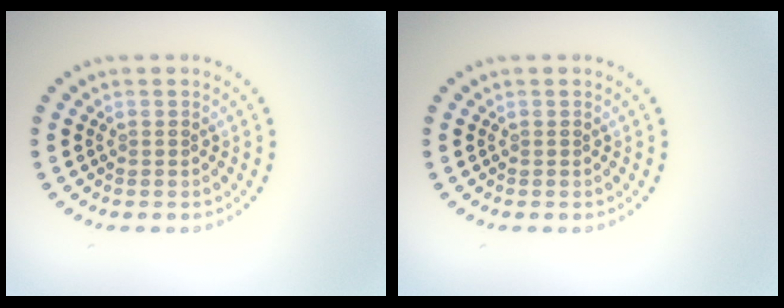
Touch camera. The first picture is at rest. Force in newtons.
{"total": 0.0}